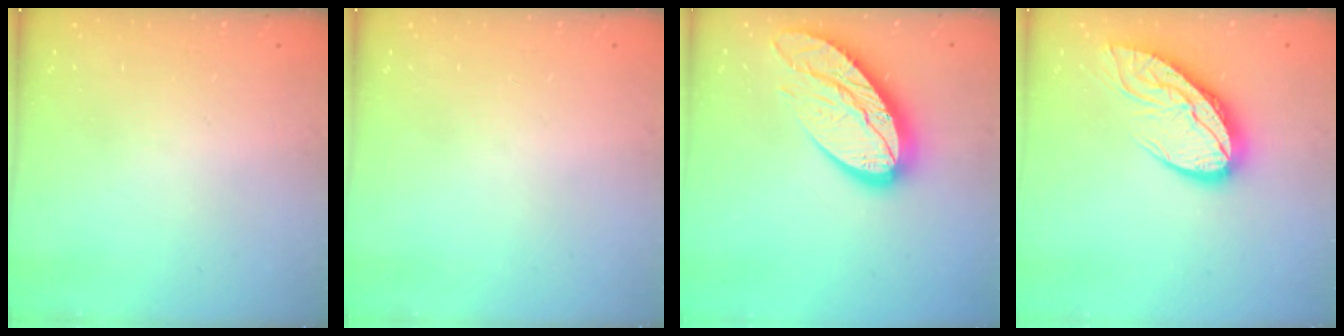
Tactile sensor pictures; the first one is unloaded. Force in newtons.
{"total": 0.0}
{"total": 18.2, "press": 18.2, "slide": 1.4}
{"total": 13.1, "press": 13.0, "slide": 1.5}